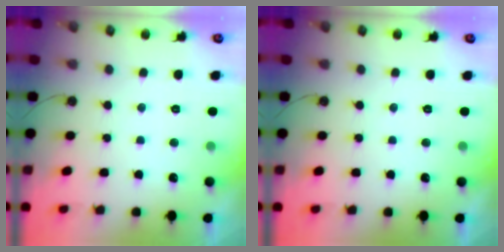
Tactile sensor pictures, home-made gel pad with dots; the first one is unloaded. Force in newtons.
{"total": 0.0}